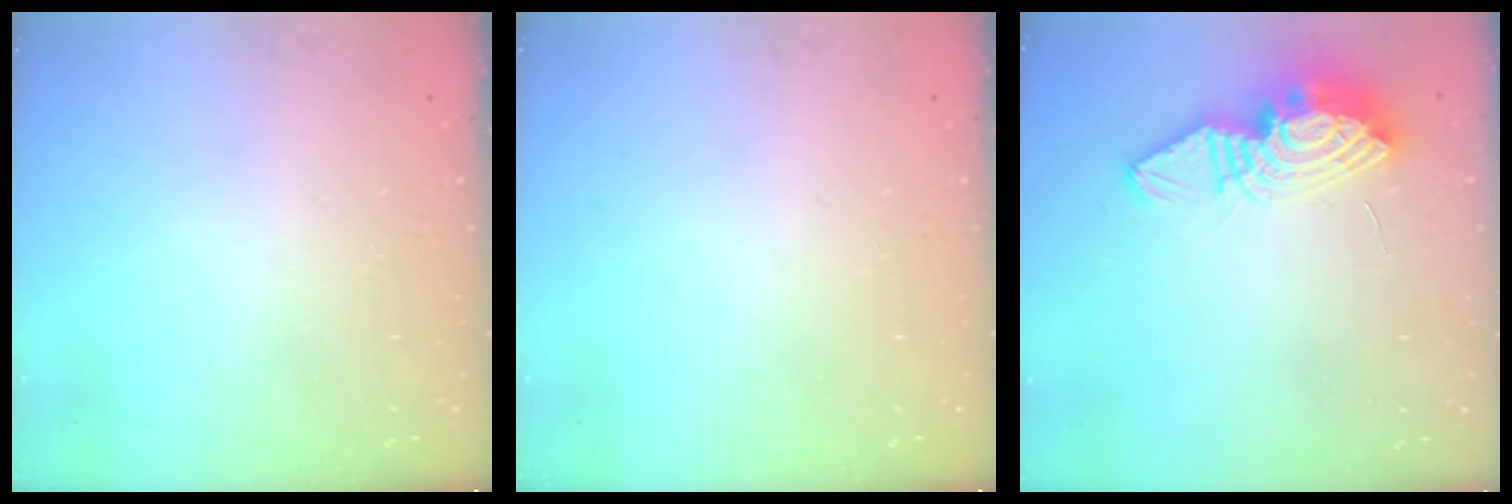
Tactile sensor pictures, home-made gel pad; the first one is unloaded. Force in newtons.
{"total": 0.0}
{"total": 13.1, "press": 13.0, "slide": 1.3}